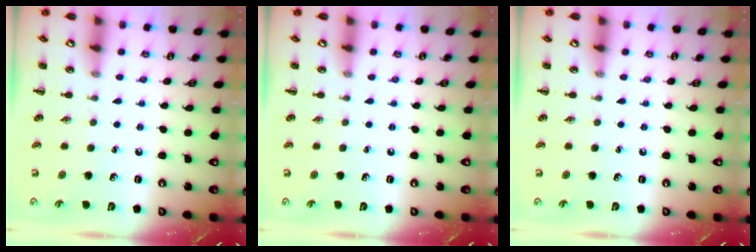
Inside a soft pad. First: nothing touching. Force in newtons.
{"total": 0.0}
{"total": 0.0}